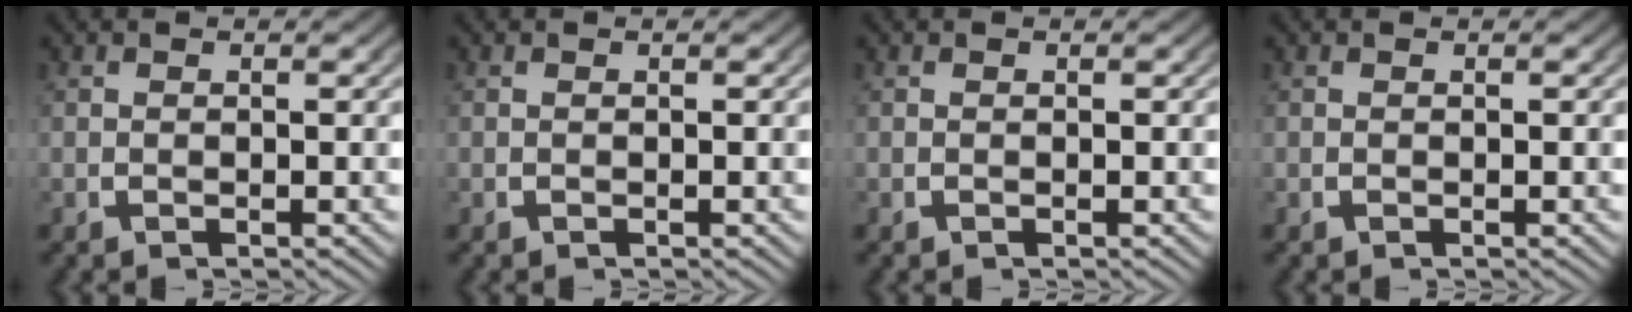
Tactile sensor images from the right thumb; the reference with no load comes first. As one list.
[{"total": 0.0}, {"total": 0.0}, {"total": 0.0}]